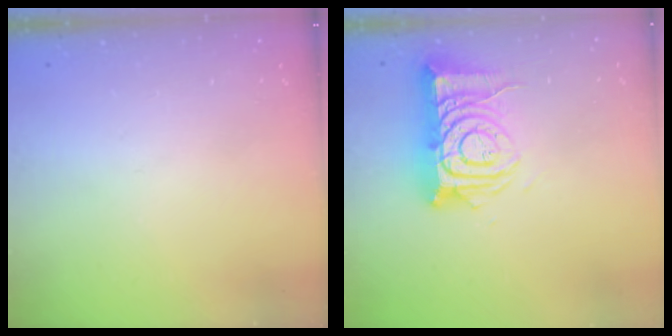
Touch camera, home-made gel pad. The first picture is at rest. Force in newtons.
{"total": 14.2, "press": 14.1, "slide": 1.2}